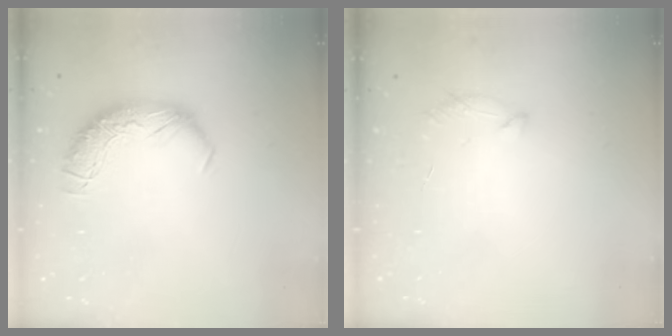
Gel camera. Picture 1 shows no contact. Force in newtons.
{"total": 7.0, "press": 6.9, "slide": 0.8}